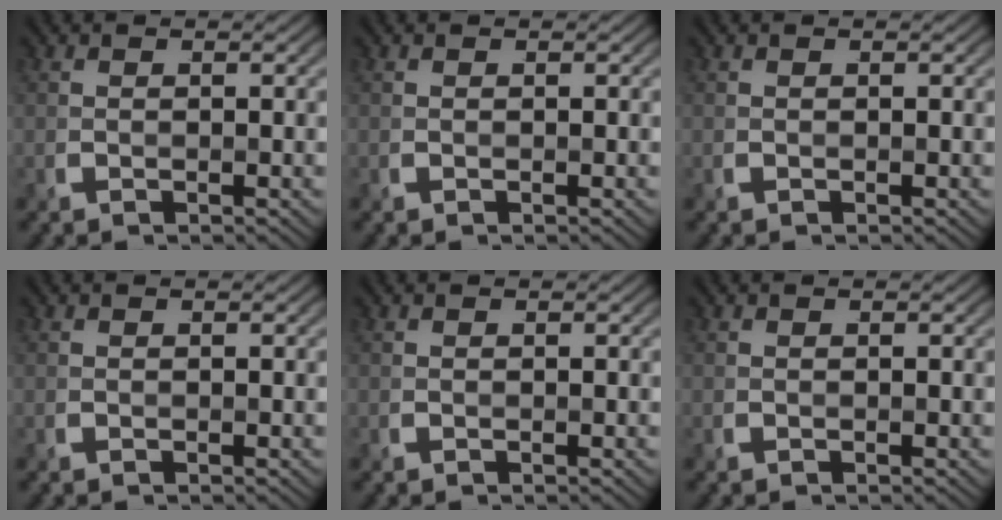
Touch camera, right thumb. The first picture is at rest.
{"total": 0.0}
{"total": 0.0}
{"total": 0.0}
{"total": 0.0}
{"total": 0.0}